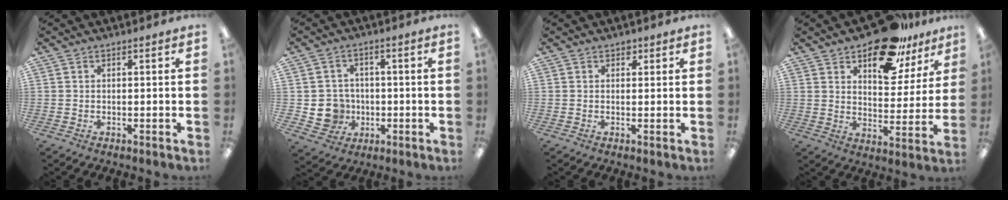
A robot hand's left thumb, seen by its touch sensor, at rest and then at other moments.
{"total": 7.3, "force": [-1.2, 7.0, 1.7], "torque": [-0.048, 0.014, -0.011]}
{"total": 1.4, "force": [0.9, 0.9, 0.4], "torque": [-0.001, 0.000, 0.014]}
{"total": 18.3, "force": [12.6, 9.0, 9.7], "torque": [-0.139, -0.069, 0.218]}